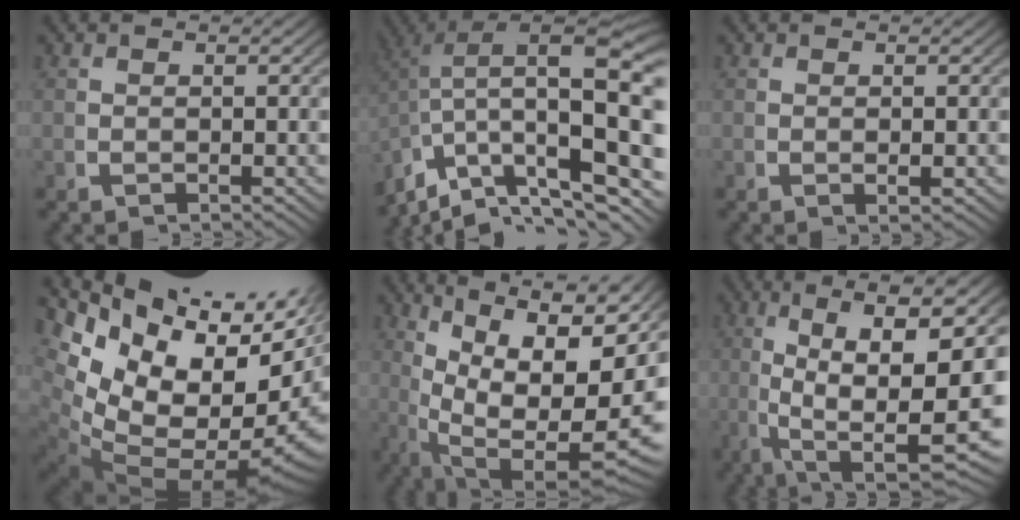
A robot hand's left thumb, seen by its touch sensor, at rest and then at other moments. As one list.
[{"total": 16.1, "force": [-1.4, 9.2, 13.2], "torque": [-0.231, -0.048, -0.002]}, {"total": 0.8, "force": [0.2, 0.3, 0.7], "torque": [-0.014, 0.003, 0.003]}, {"total": 20.0, "force": [0.6, 14.0, 14.3], "torque": [-0.279, -0.055, 0.026]}, {"total": 18.9, "force": [0.0, 11.4, 15.1], "torque": [-0.272, -0.068, 0.041]}, {"total": 17.6, "force": [-0.5, 8.7, 15.2], "torque": [-0.269, -0.037, 0.019]}]